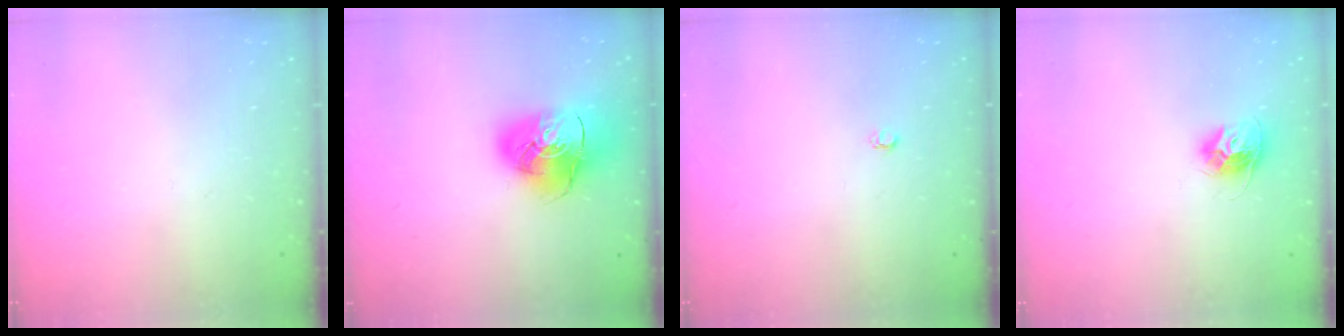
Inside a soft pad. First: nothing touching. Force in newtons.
{"total": 14.9, "press": 14.7, "slide": 2.1}
{"total": 2.6, "press": 2.6, "slide": 0.4}
{"total": 10.3, "press": 10.3, "slide": 0.8}